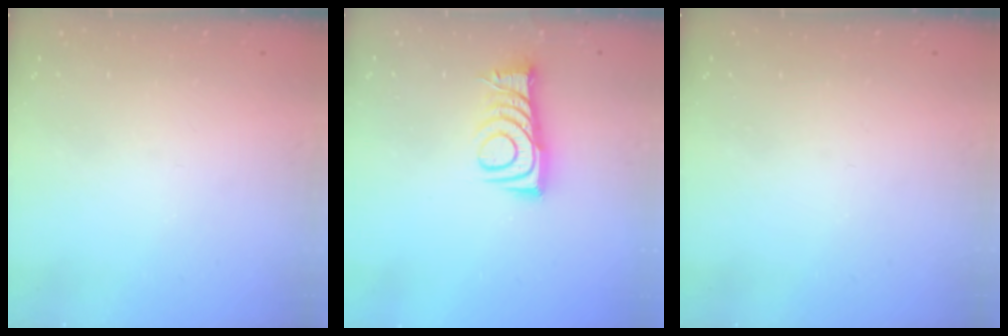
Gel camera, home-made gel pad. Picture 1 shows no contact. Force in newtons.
{"total": 9.0, "press": 9.0, "slide": 0.1}
{"total": 0.0}